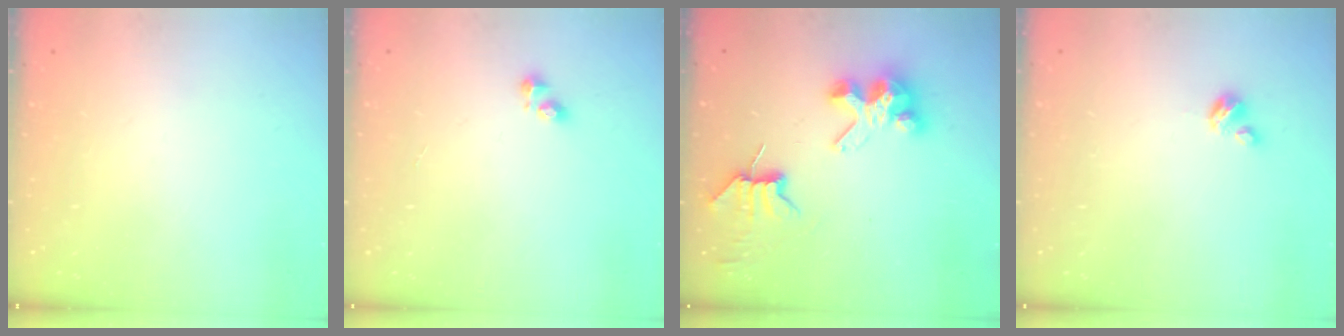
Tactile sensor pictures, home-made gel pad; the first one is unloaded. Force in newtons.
{"total": 2.6, "press": 2.6, "slide": 0.4}
{"total": 6.6, "press": 6.6, "slide": 0.7}
{"total": 2.9, "press": 2.9, "slide": 0.3}